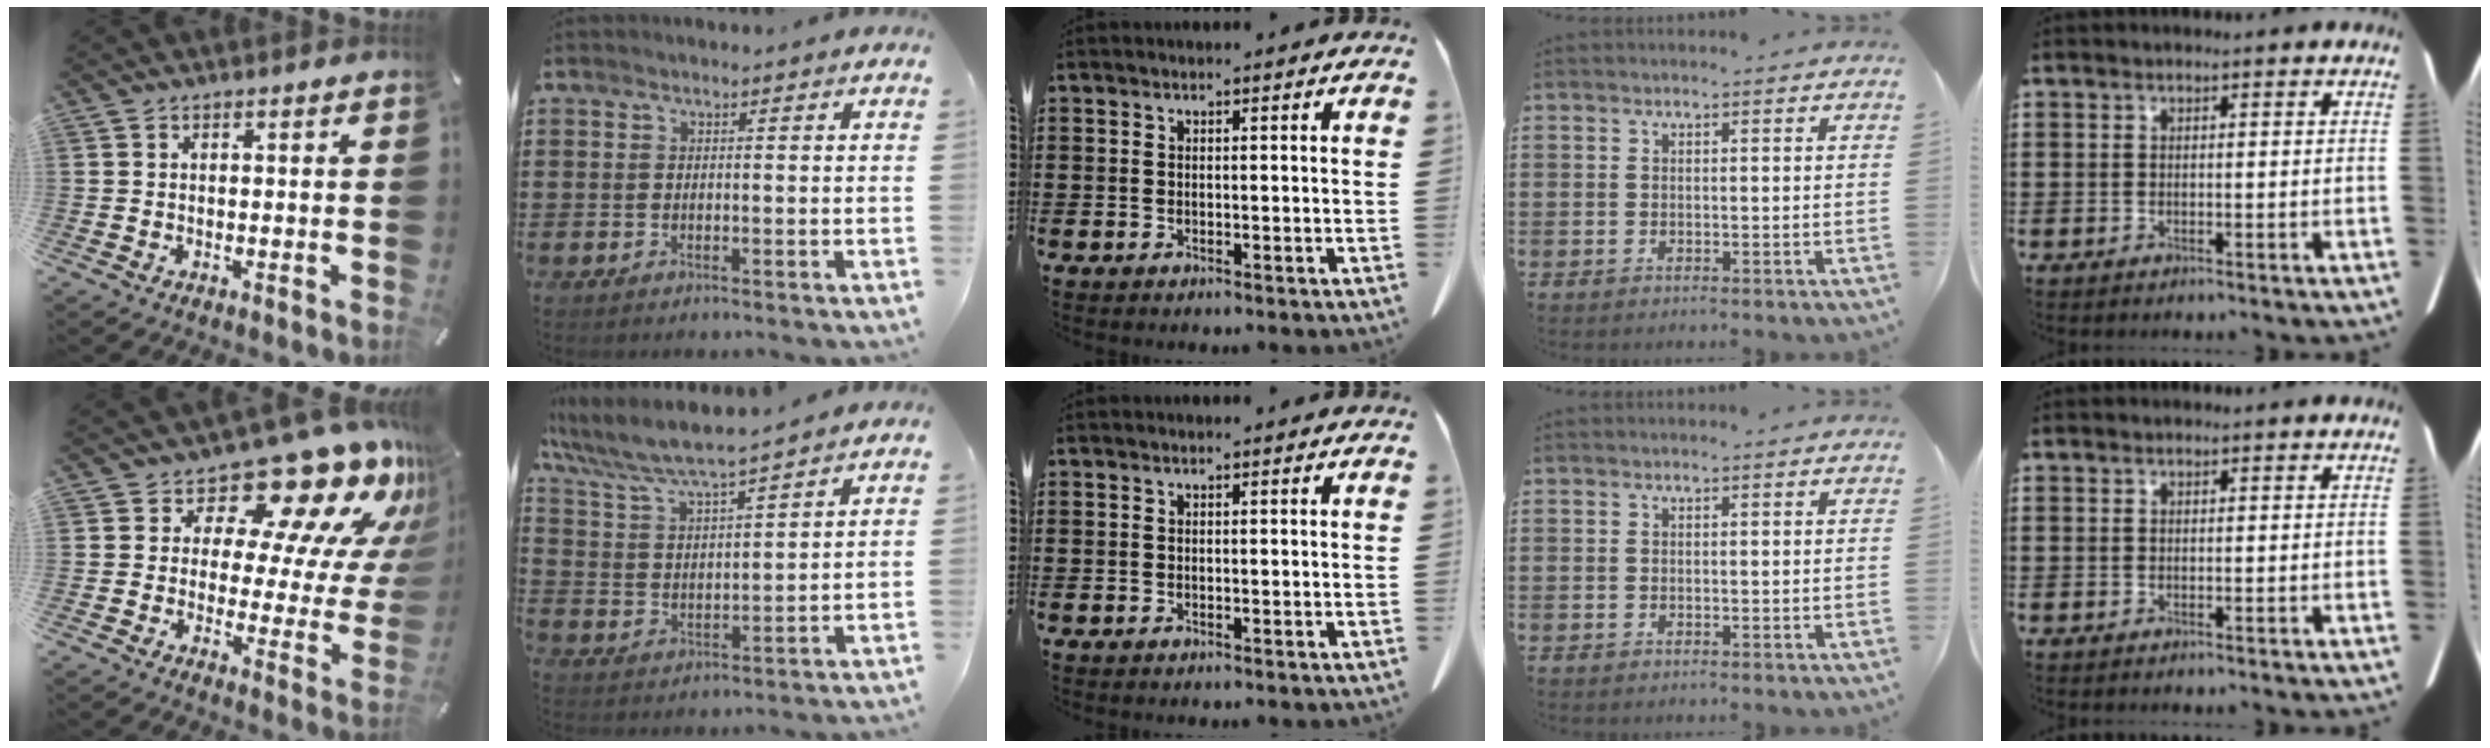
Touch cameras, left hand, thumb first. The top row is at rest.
{"thumb": {"total": 16.7, "force": [12.7, 6.5, 8.7], "torque": [-0.115, -0.115, 0.206]}, "index": {"total": 5.7, "force": [5.2, 0.4, 2.3], "torque": [-0.071, -0.031, 0.083]}}